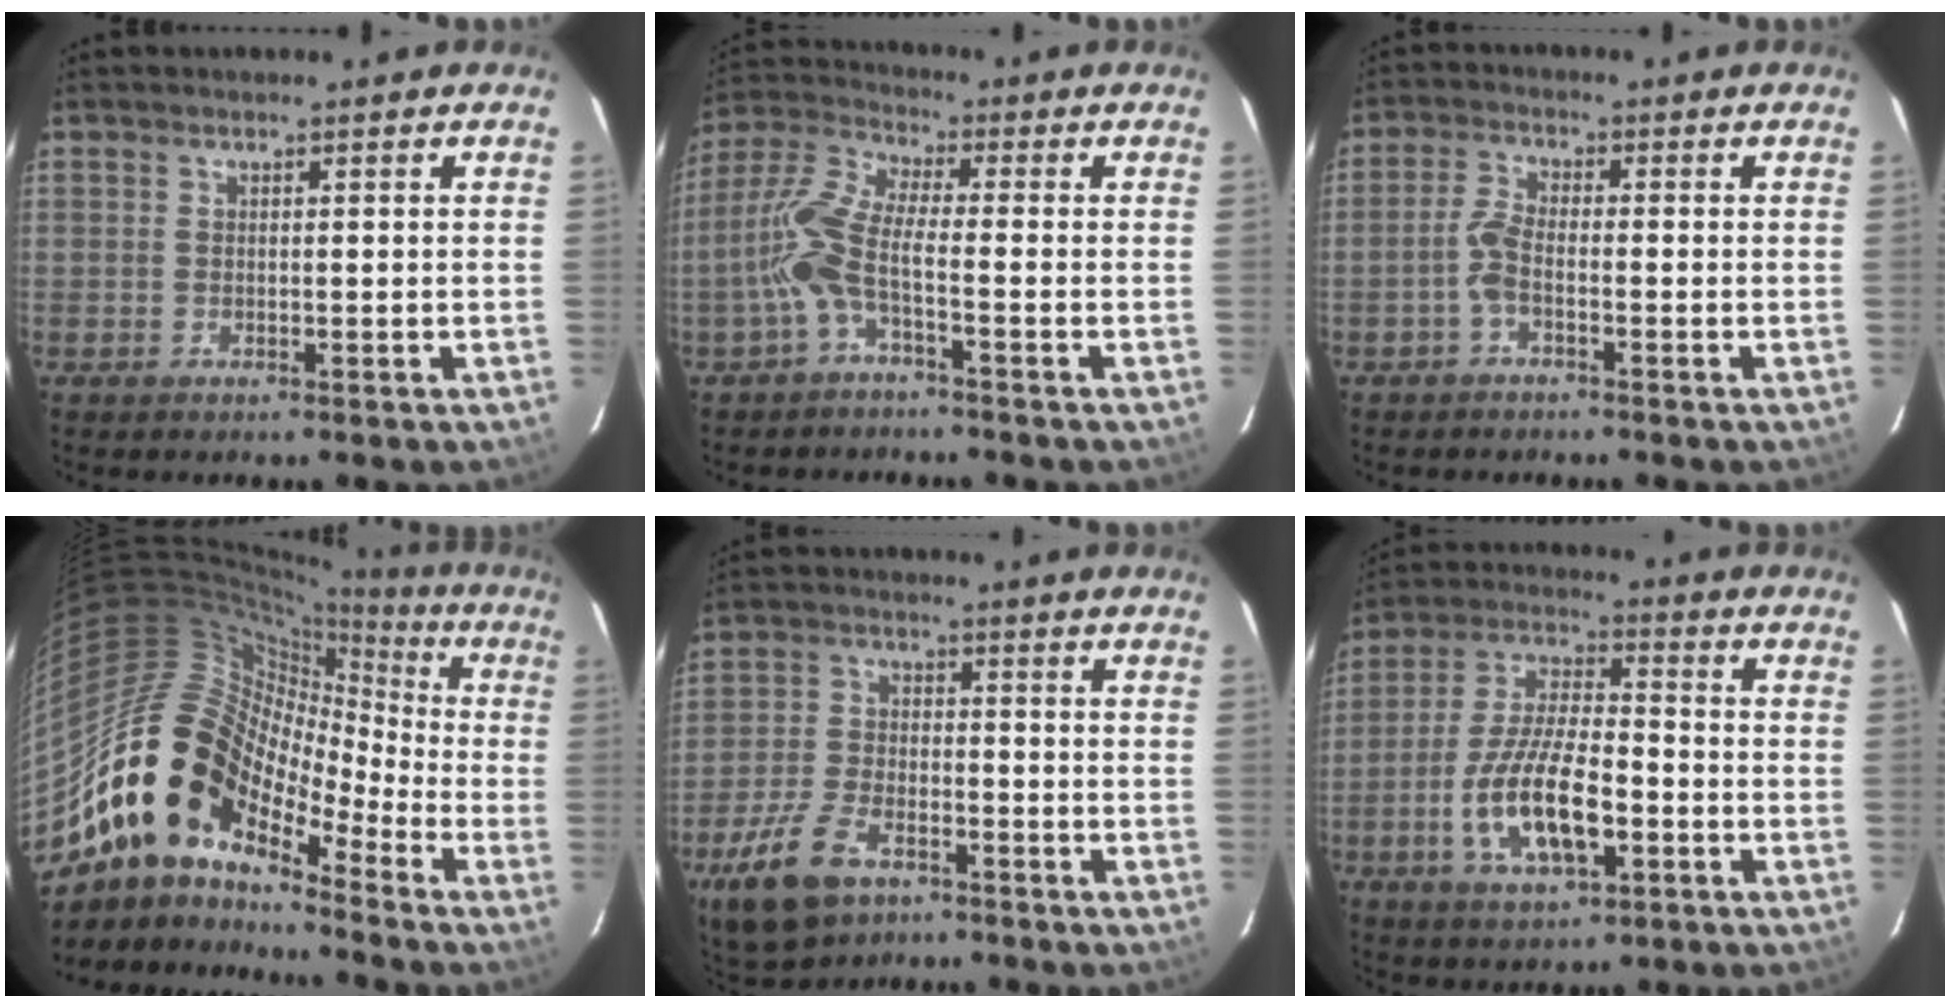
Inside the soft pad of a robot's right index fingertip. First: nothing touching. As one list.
[{"total": 7.7, "force": [-2.8, 1.2, 7.1], "torque": [-0.173, 0.010, -0.059]}, {"total": 3.1, "force": [-1.6, 0.8, 2.5], "torque": [-0.064, 0.007, -0.036]}, {"total": 16.9, "force": [-10.3, 9.7, 9.3], "torque": [-0.161, 0.005, -0.206]}, {"total": 12.1, "force": [-7.3, 6.3, 7.2], "torque": [-0.178, -0.013, -0.138]}, {"total": 14.2, "force": [-4.9, 5.4, 12.1], "torque": [-0.250, -0.007, -0.085]}]